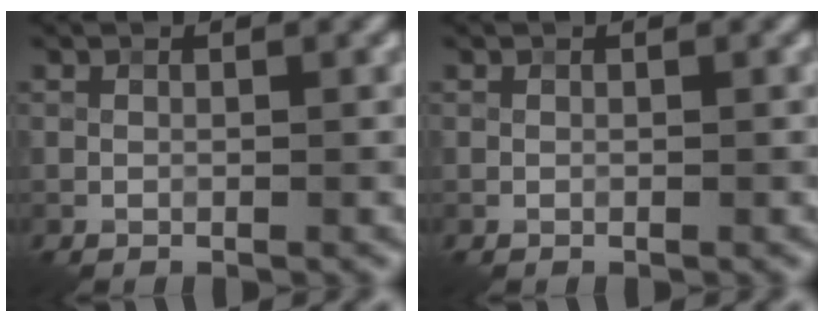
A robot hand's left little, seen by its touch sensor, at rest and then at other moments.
{"total": 0.0}